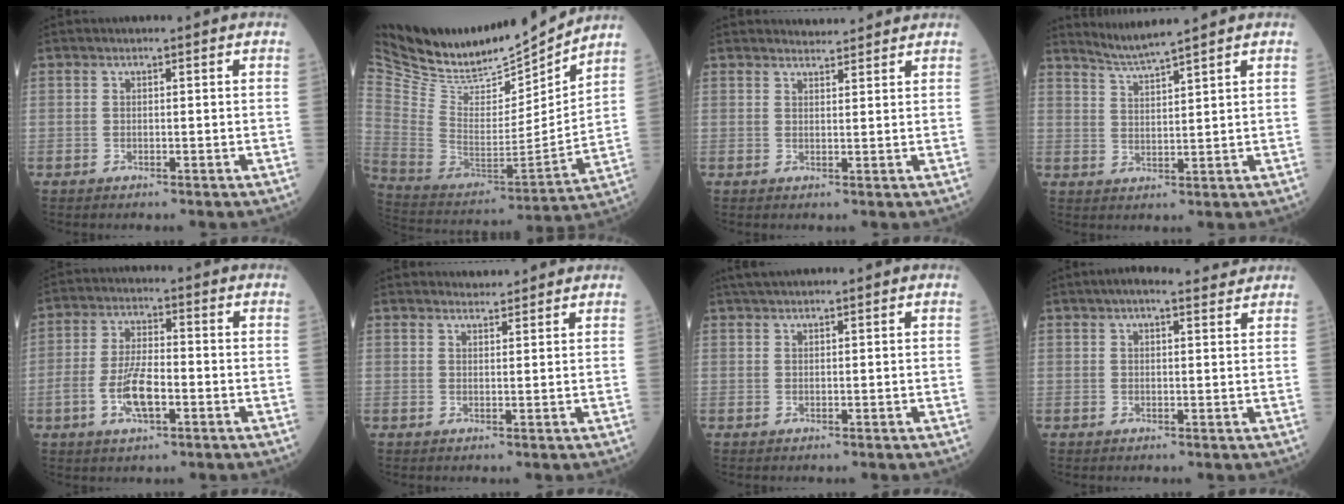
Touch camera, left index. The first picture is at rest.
{"total": 25.6, "force": [23.0, 6.8, 8.8], "torque": [-0.201, -0.033, 0.389]}
{"total": 3.5, "force": [3.5, 0.6, 0.1], "torque": [-0.007, 0.012, 0.044]}
{"total": 4.1, "force": [3.7, -1.4, 0.8], "torque": [-0.024, -0.010, 0.078]}
{"total": 7.3, "force": [-2.6, 2.5, 6.3], "torque": [-0.132, -0.002, -0.050]}
{"total": 2.5, "force": [2.5, 0.5, -0.1], "torque": [-0.005, 0.010, 0.036]}
{"total": 2.1, "force": [1.8, 0.0, 1.0], "torque": [-0.015, 0.018, 0.034]}
{"total": 5.8, "force": [4.9, 1.3, 2.8], "torque": [-0.041, 0.025, 0.062]}